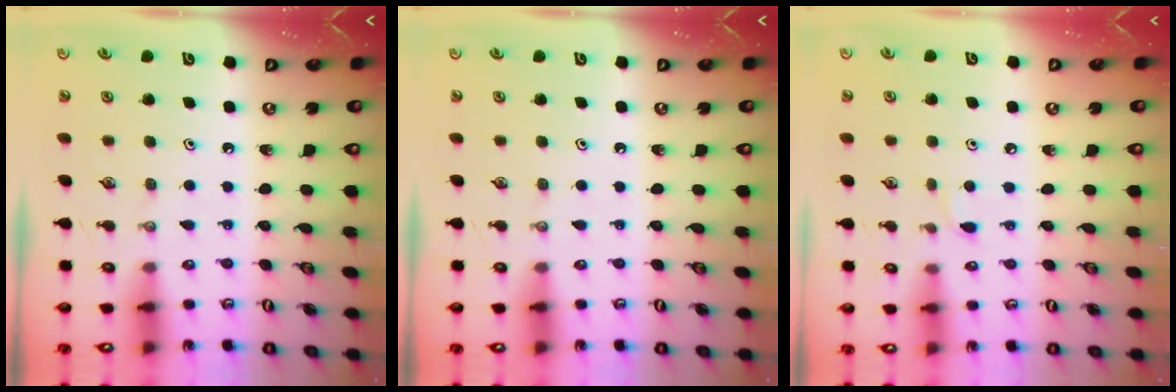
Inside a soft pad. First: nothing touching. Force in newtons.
{"total": 0.0}
{"total": 2.8, "press": 2.7, "slide": 0.4}